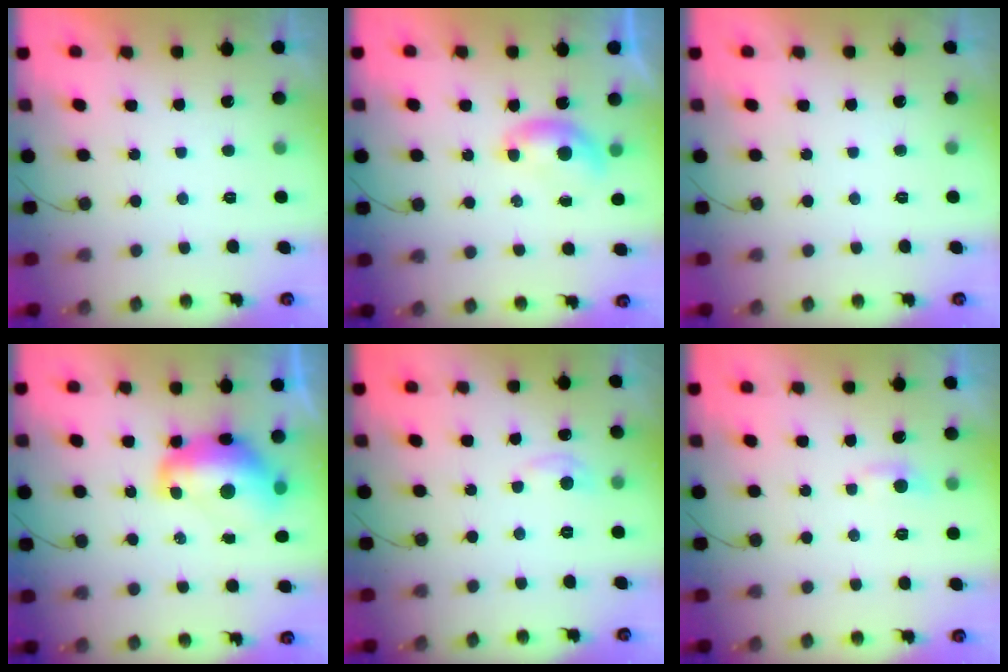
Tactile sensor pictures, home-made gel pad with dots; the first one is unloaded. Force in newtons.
{"total": 5.6, "press": 5.5, "slide": 1.1}
{"total": 0.0}
{"total": 13.6, "press": 13.5, "slide": 1.5}
{"total": 5.1, "press": 5.1, "slide": 0.6}
{"total": 3.3, "press": 3.3, "slide": 0.4}